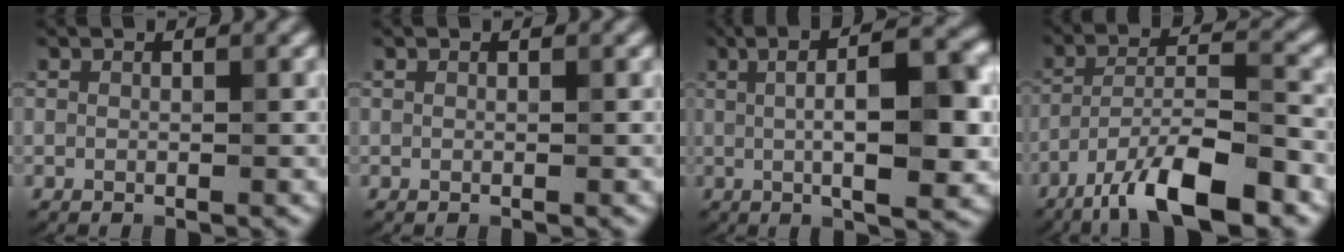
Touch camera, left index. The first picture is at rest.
{"total": 0.0}
{"total": 10.1, "force": [0.8, 2.7, 9.7], "torque": [-0.122, 0.013, 0.009]}
{"total": 9.4, "force": [-6.4, 2.1, 6.6], "torque": [-0.110, 0.005, -0.118]}